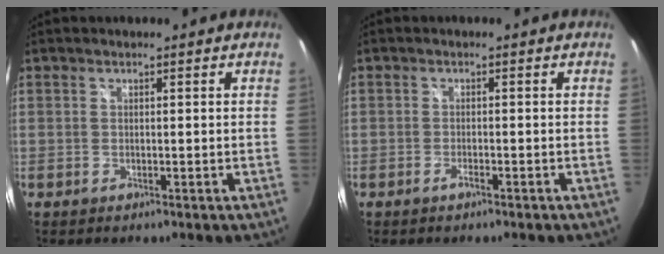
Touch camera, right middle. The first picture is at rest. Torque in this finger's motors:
{"motor_torque": [0.43, -0.36, 0.04, 0.02]}